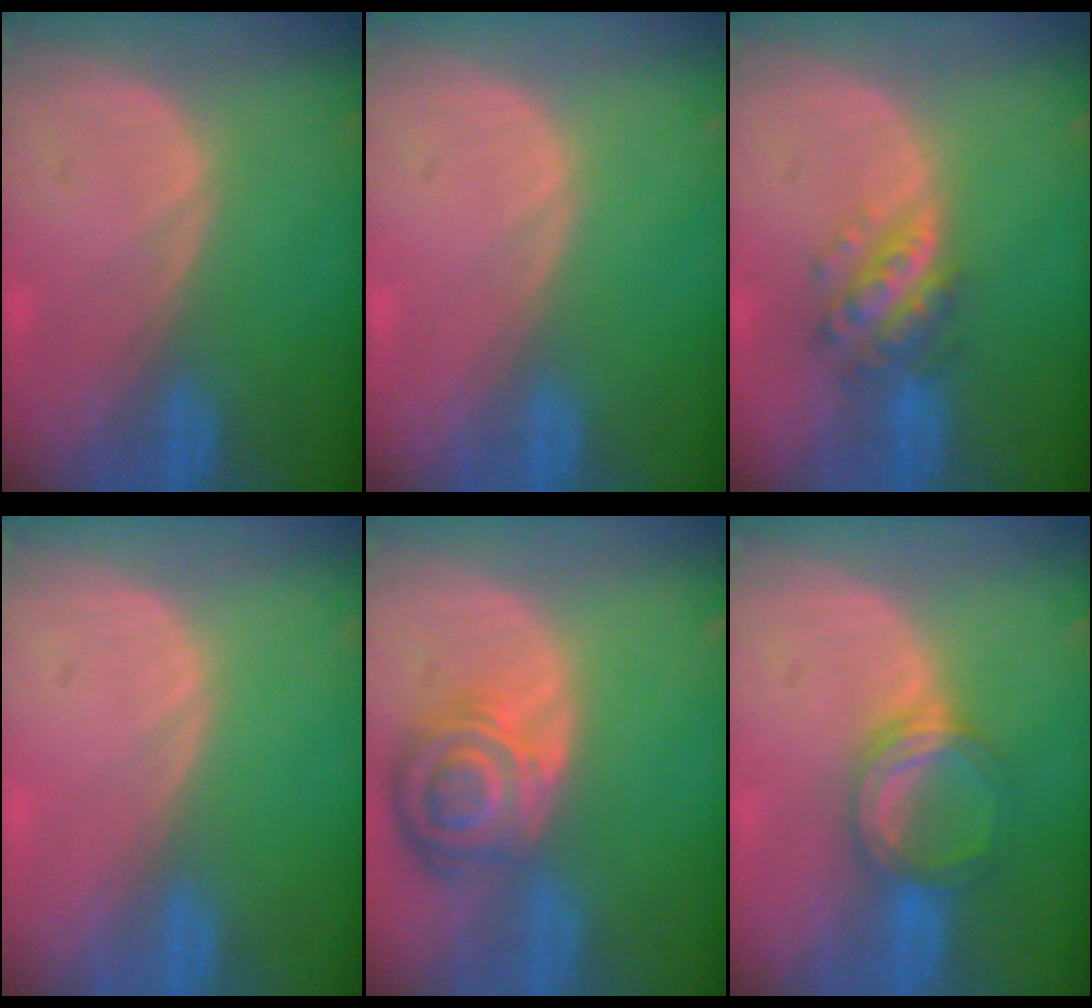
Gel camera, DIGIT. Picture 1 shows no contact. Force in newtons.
{"total": 0.0}
{"total": 6.0, "press": 5.3, "slide": 2.8}
{"total": 0.6, "press": 0.1, "slide": 0.6}
{"total": 8.3, "press": 7.3, "slide": 3.9}
{"total": 5.1, "press": 5.1, "slide": 0.3}